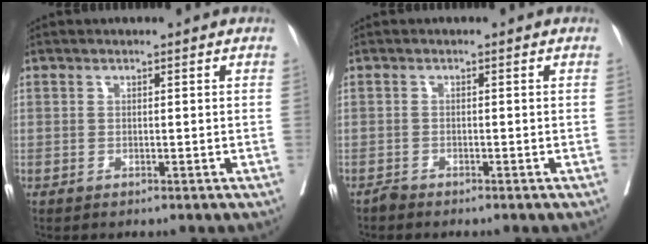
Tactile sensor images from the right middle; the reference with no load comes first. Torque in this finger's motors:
{"motor_torque": [-0.08, -0.17, 0.00, -0.01]}